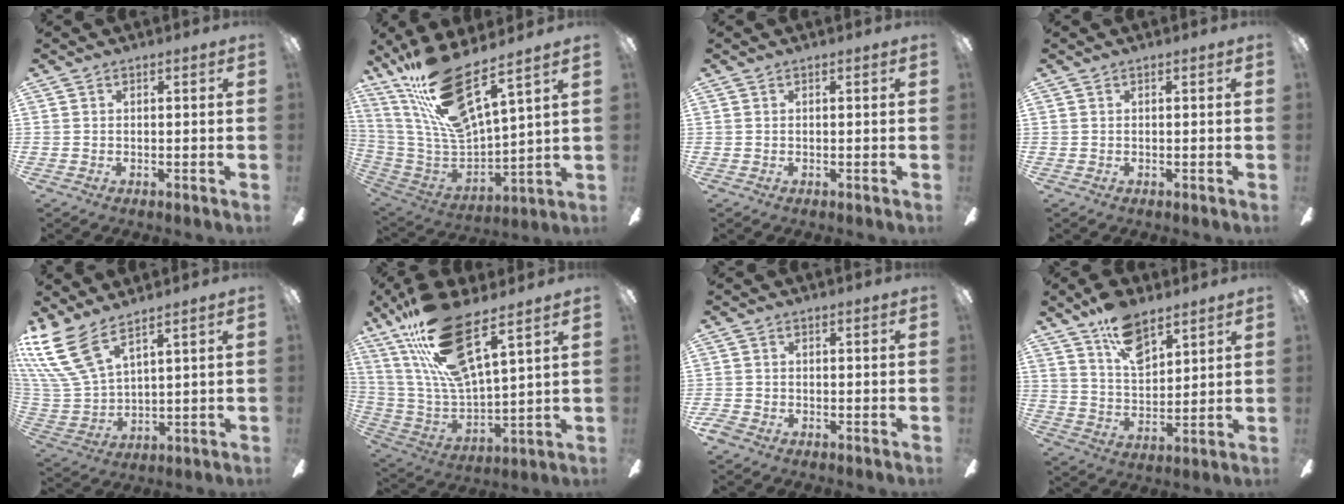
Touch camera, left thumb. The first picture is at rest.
{"total": 21.0, "force": [14.5, 5.3, 14.3], "torque": [-0.293, -0.091, 0.250]}
{"total": 0.0}
{"total": 0.0}
{"total": 15.0, "force": [9.5, 6.1, 9.8], "torque": [-0.242, -0.053, 0.176]}
{"total": 21.1, "force": [13.4, 6.3, 15.0], "torque": [-0.307, -0.059, 0.231]}
{"total": 2.1, "force": [-1.4, 1.2, 0.9], "torque": [-0.027, 0.002, -0.031]}
{"total": 12.0, "force": [8.1, 5.9, 6.6], "torque": [-0.103, -0.038, 0.143]}